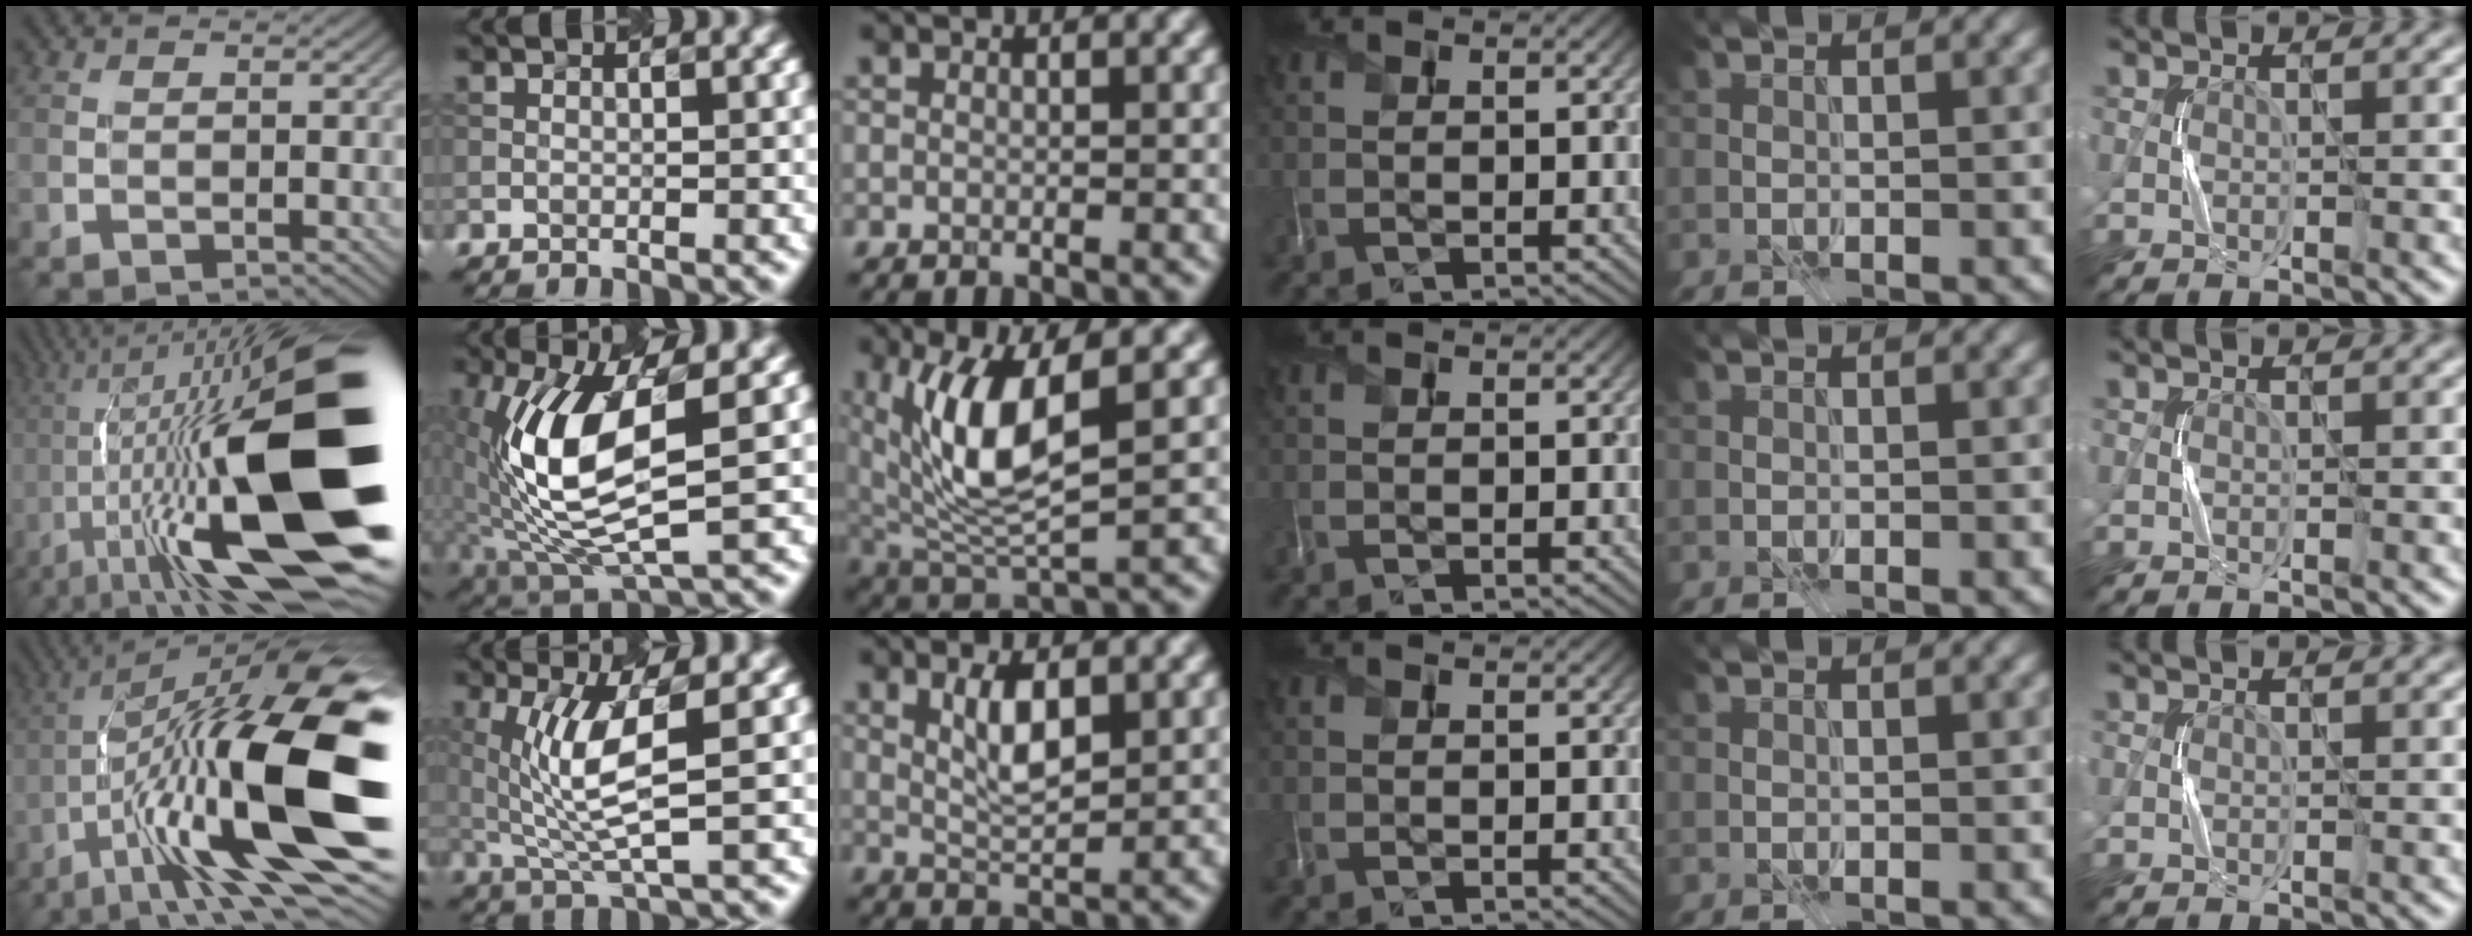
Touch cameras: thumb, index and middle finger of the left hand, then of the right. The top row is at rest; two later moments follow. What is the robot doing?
{"motion": "press", "object": "grip strengthener"}